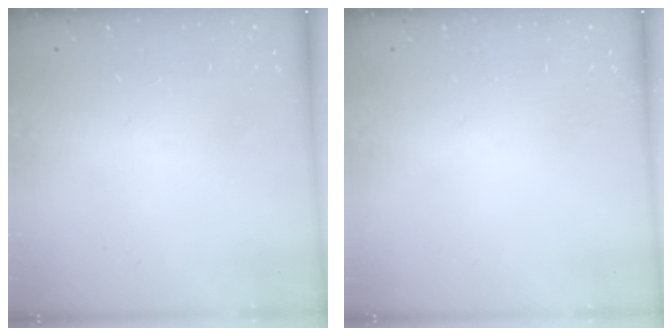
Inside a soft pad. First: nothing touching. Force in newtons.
{"total": 0.0}